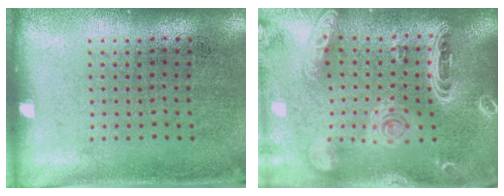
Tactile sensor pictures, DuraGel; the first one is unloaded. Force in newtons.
{"total": 3.4, "press": 2.7, "slide": 2.1}